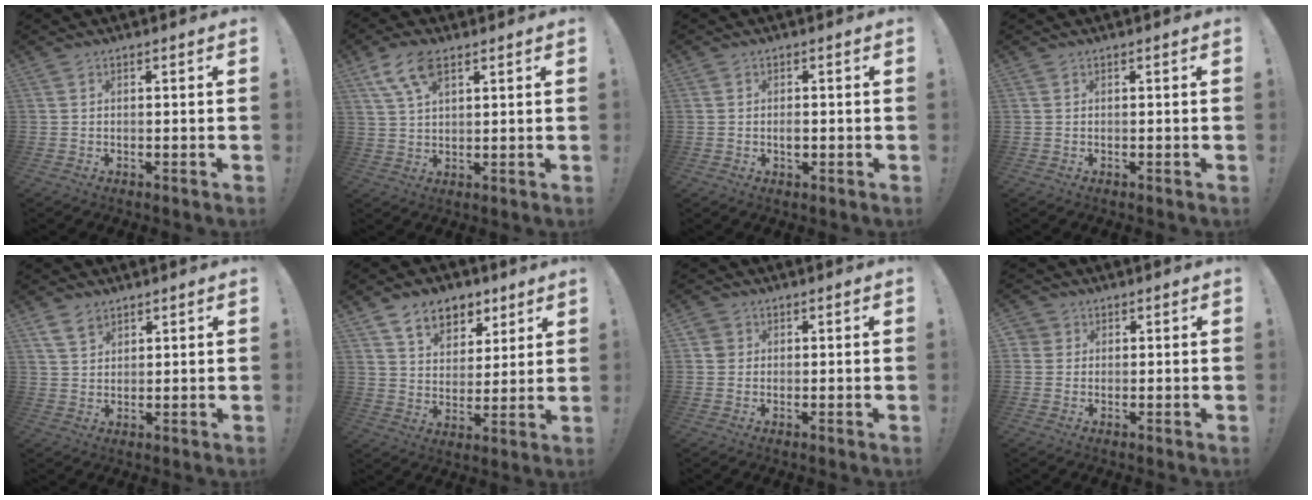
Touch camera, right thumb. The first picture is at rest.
{"total": 8.7, "force": [4.8, 4.0, 6.1], "torque": [-0.109, -0.010, 0.091]}
{"total": 4.2, "force": [0.2, 4.0, 1.3], "torque": [-0.011, -0.004, 0.003]}
{"total": 0.0}
{"total": 5.0, "force": [3.6, 2.9, 1.9], "torque": [-0.034, -0.012, 0.068]}
{"total": 10.4, "force": [6.6, 7.1, 3.7], "torque": [-0.046, -0.044, 0.126]}
{"total": 2.7, "force": [0.8, 2.5, 0.6], "torque": [-0.013, 0.006, 0.015]}
{"total": 2.8, "force": [0.9, 2.6, 0.7], "torque": [-0.006, -0.002, 0.015]}